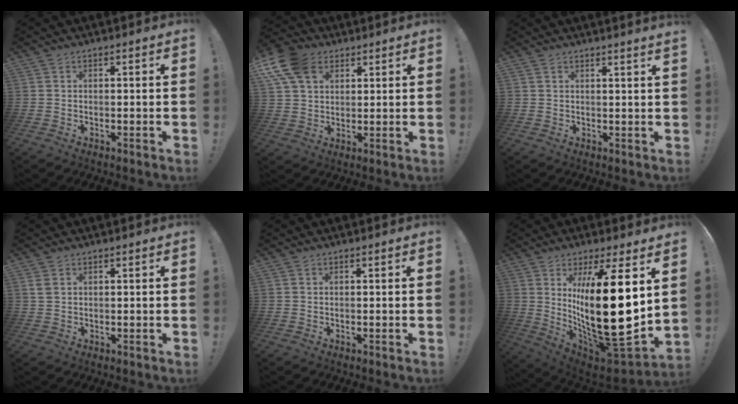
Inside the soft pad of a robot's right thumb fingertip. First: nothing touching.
{"total": 13.2, "force": [5.8, 9.2, 7.5], "torque": [-0.143, -0.023, 0.112]}
{"total": 2.1, "force": [1.6, -0.8, 1.0], "torque": [-0.004, -0.017, 0.025]}
{"total": 2.3, "force": [1.1, 1.4, 1.5], "torque": [-0.024, 0.000, 0.019]}
{"total": 0.0}
{"total": 27.7, "force": [4.6, 8.3, 26.0], "torque": [-0.460, -0.066, 0.079]}